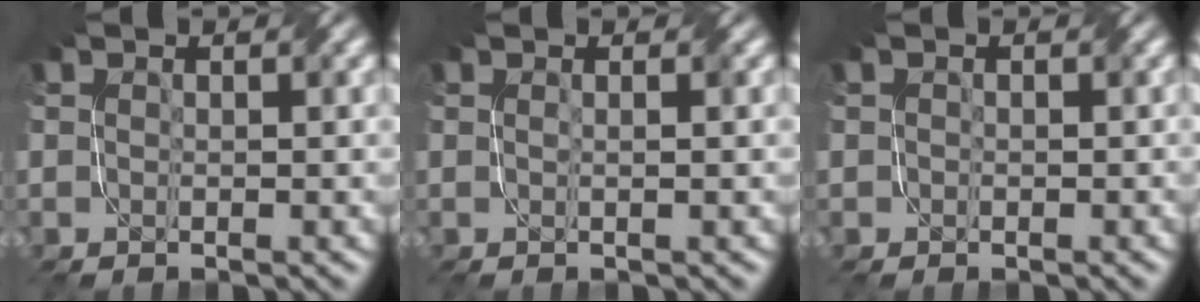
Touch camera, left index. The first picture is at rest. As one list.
[{"total": 0.8, "force": [0.1, 0.0, 0.8], "torque": [-0.012, 0.002, -0.005]}, {"total": 0.6, "force": [0.3, 0.5, 0.1], "torque": [-0.001, -0.002, -0.003]}]